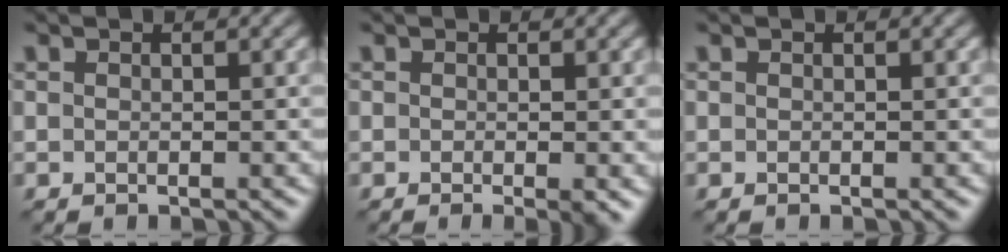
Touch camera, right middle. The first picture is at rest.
{"total": 1.3, "force": [-0.4, 0.0, 1.2], "torque": [-0.018, -0.007, -0.006]}
{"total": 0.0}